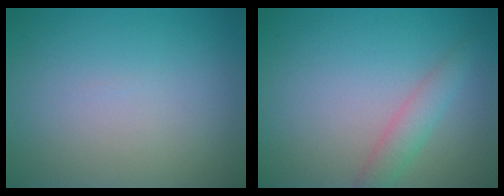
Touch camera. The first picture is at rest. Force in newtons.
{"total": 2.3, "press": 2.3, "slide": 0.0}